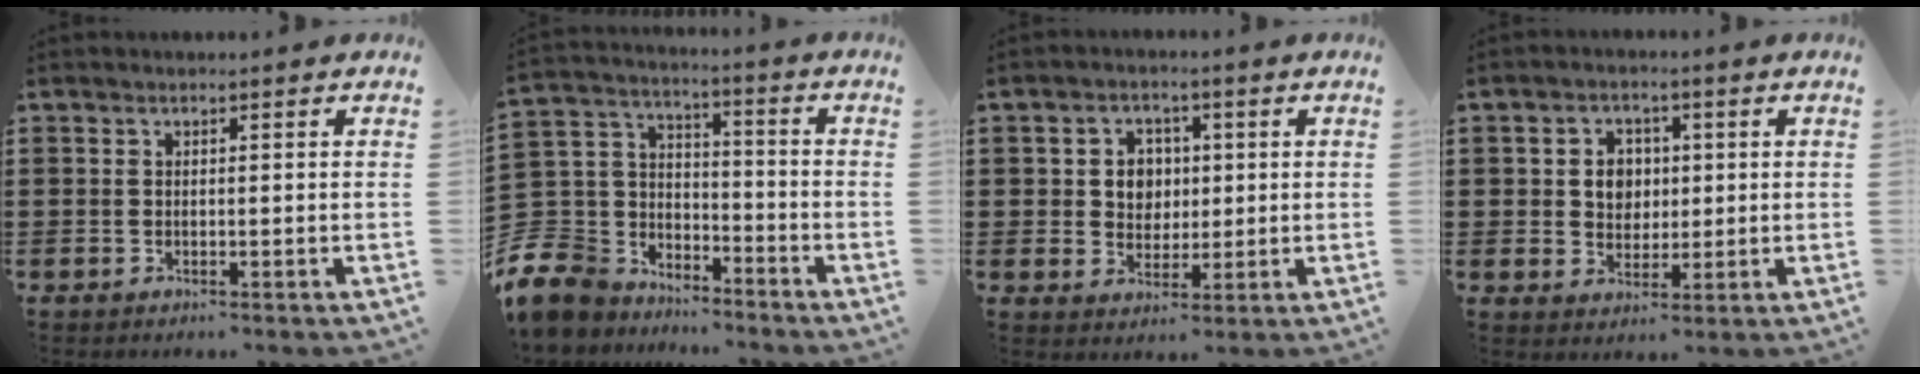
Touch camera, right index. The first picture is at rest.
{"total": 7.6, "force": [-5.0, 5.7, 0.7], "torque": [-0.082, -0.008, -0.105]}
{"total": 4.7, "force": [0.7, 4.3, 1.9], "torque": [-0.047, 0.012, 0.007]}
{"total": 4.4, "force": [0.6, 3.9, 1.9], "torque": [-0.053, 0.014, 0.008]}